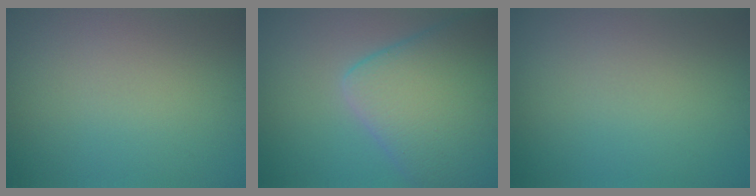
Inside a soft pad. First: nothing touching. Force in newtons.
{"total": 10.6, "press": 10.6, "slide": 0.4}
{"total": 0.0}